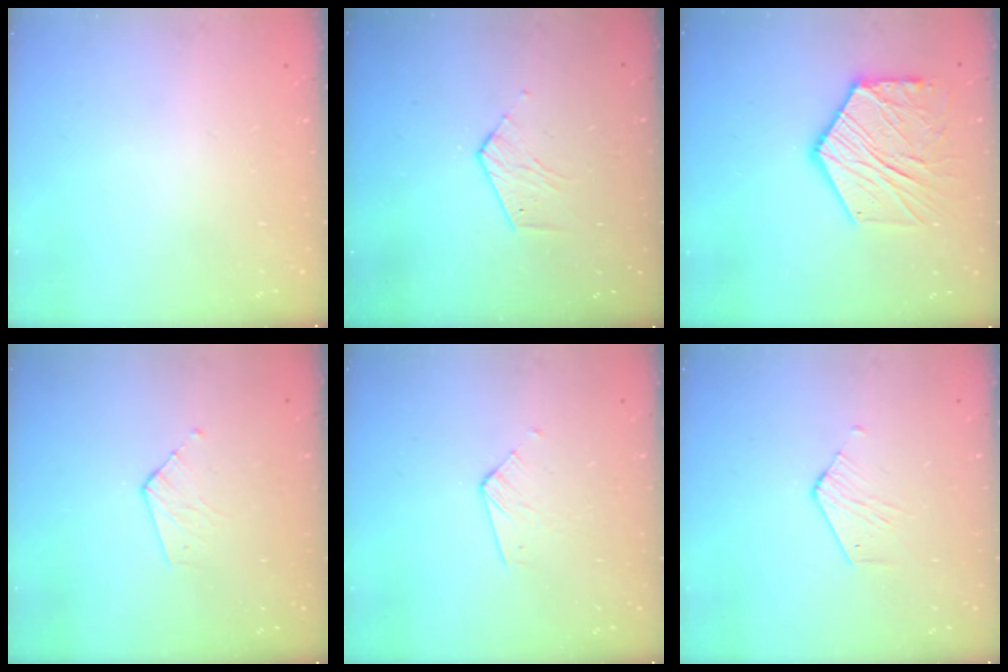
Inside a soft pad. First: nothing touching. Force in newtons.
{"total": 4.9, "press": 4.8, "slide": 0.4}
{"total": 16.7, "press": 16.7, "slide": 1.4}
{"total": 3.7, "press": 3.7, "slide": 0.4}
{"total": 3.7, "press": 3.7, "slide": 0.3}
{"total": 2.6, "press": 2.6, "slide": 0.2}